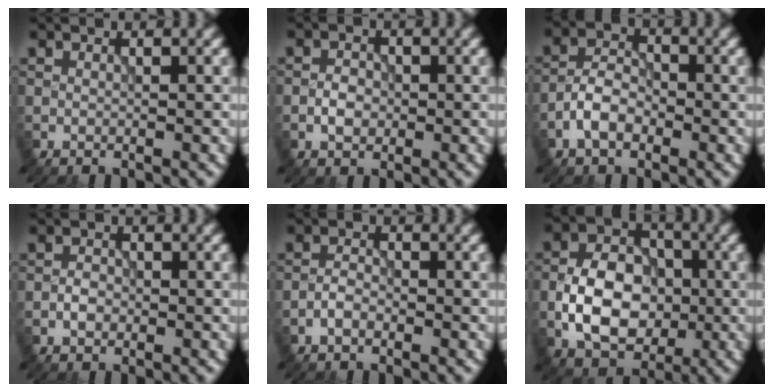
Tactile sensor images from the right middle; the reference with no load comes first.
{"total": 1.9, "force": [-0.5, 1.4, 1.2], "torque": [-0.021, 0.003, -0.013]}
{"total": 3.3, "force": [-1.6, 1.9, 2.2], "torque": [-0.037, 0.009, -0.037]}
{"total": 1.4, "force": [-0.5, 1.0, 0.8], "torque": [-0.014, 0.003, -0.012]}
{"total": 1.5, "force": [-0.9, 0.8, 0.9], "torque": [-0.017, 0.004, -0.021]}
{"total": 7.8, "force": [-1.6, 5.4, 5.4], "torque": [-0.093, 0.007, -0.032]}